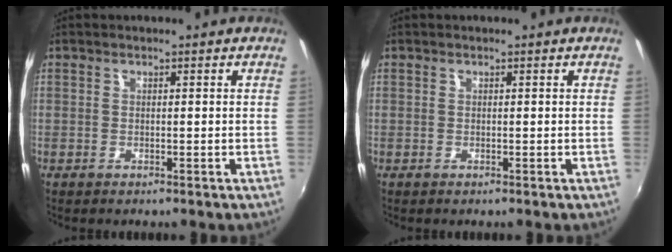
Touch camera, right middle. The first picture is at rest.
{"total": 0.0}